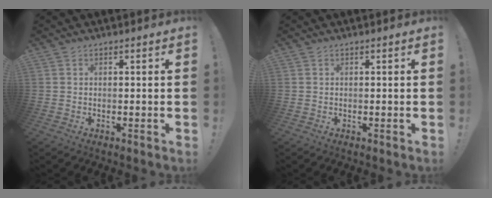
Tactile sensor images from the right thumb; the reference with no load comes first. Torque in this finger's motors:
{"motor_torque": [0.00, 0.00, 0.01, 0.03, 0.00]}